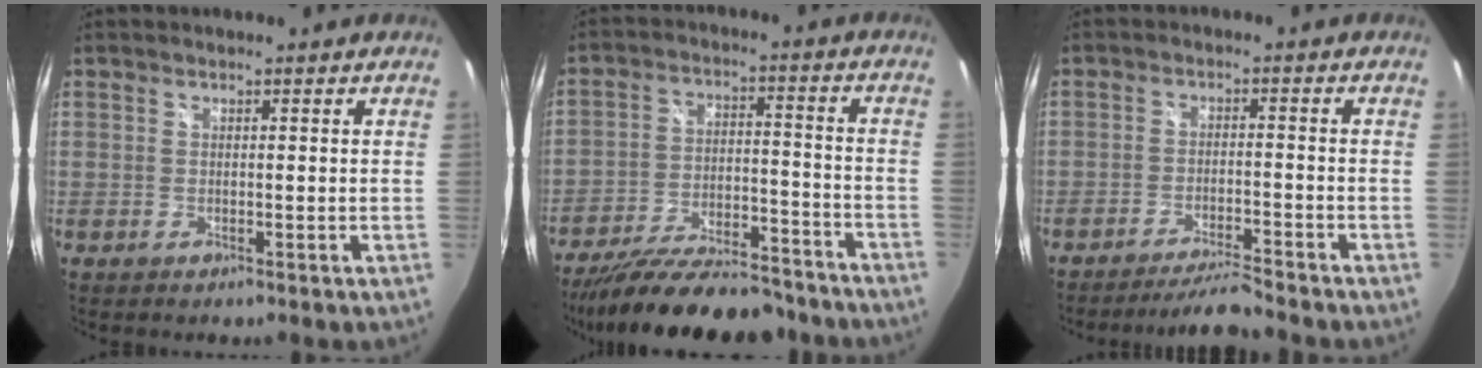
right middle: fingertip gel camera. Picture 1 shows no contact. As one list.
[{"total": 22.7, "force": [-19.2, 6.3, 10.1], "torque": [-0.189, -0.019, -0.275]}, {"total": 6.3, "force": [-6.0, -0.4, 1.9], "torque": [-0.053, 0.003, -0.104]}]